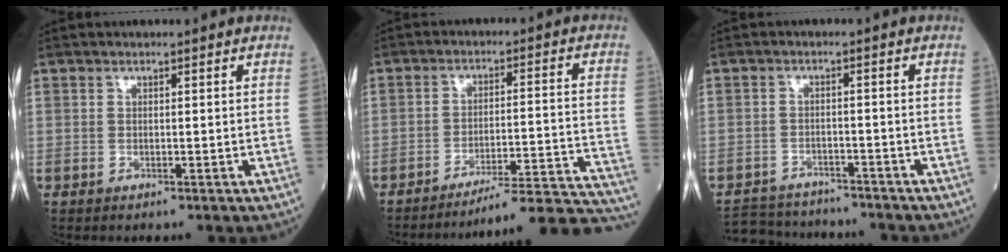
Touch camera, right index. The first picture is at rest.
{"total": 20.1, "force": [-19.5, -1.3, 4.6], "torque": [-0.004, 0.010, -0.259]}
{"total": 9.0, "force": [-8.6, 2.4, 1.4], "torque": [-0.021, 0.007, -0.128]}